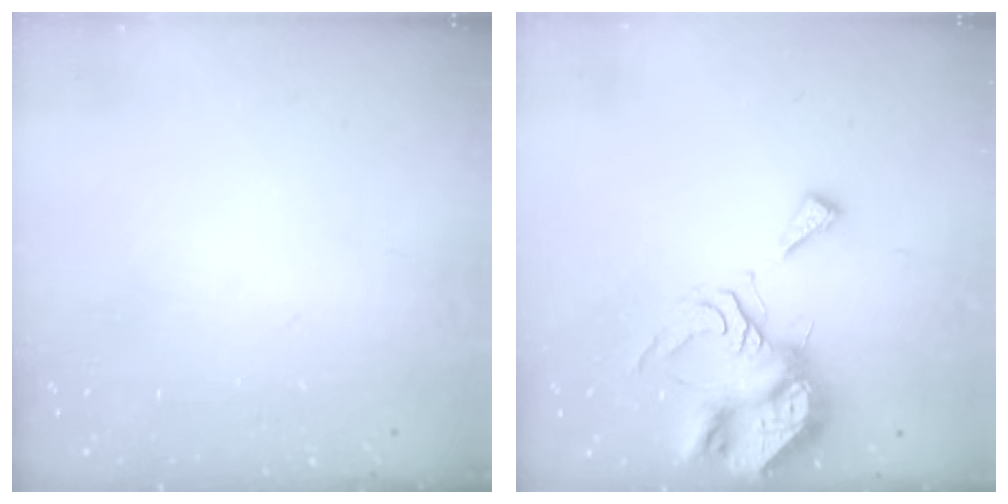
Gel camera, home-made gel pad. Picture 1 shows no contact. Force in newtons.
{"total": 12.2, "press": 12.1, "slide": 1.6}